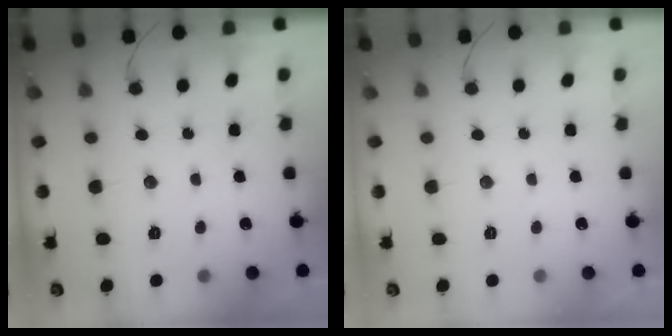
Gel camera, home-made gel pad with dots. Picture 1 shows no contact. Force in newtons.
{"total": 0.0}